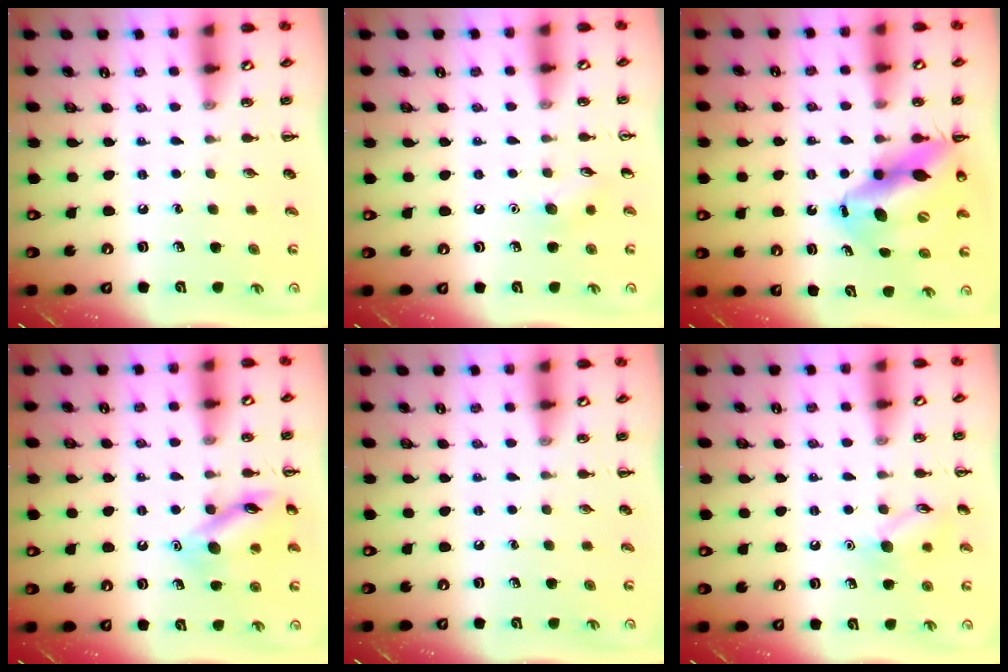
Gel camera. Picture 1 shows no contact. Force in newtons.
{"total": 5.4, "press": 5.1, "slide": 1.7}
{"total": 15.7, "press": 15.1, "slide": 4.4}
{"total": 13.8, "press": 13.7, "slide": 0.7}
{"total": 0.0}
{"total": 9.1, "press": 9.1, "slide": 0.7}